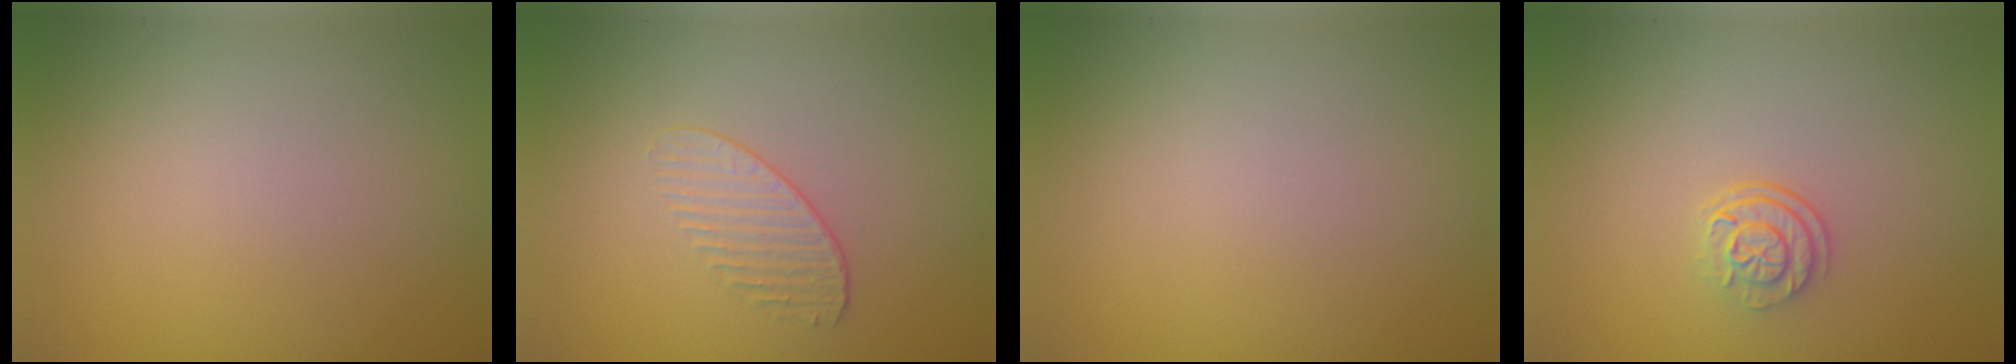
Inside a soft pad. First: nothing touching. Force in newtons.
{"total": 1.3, "press": 0.7, "slide": 1.1}
{"total": 0.0}
{"total": 2.4, "press": 1.7, "slide": 1.6}